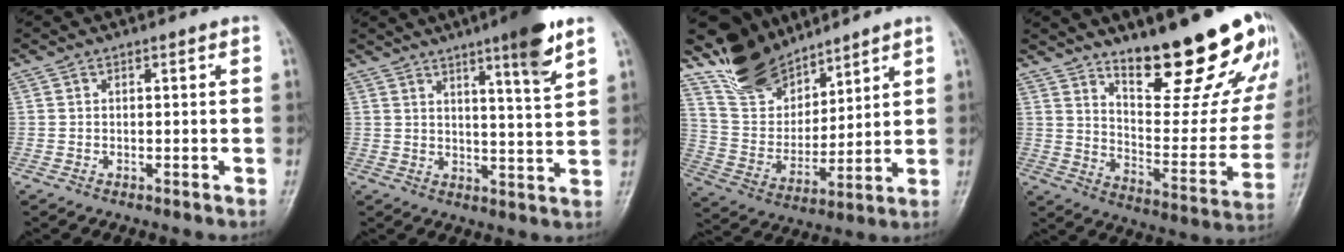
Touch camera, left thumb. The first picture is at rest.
{"total": 13.3, "force": [8.4, 1.2, 10.2], "torque": [-0.143, -0.051, 0.126]}
{"total": 13.7, "force": [11.7, 6.2, 3.4], "torque": [-0.029, -0.074, 0.234]}
{"total": 23.5, "force": [15.4, 7.6, 16.1], "torque": [-0.168, -0.098, 0.228]}